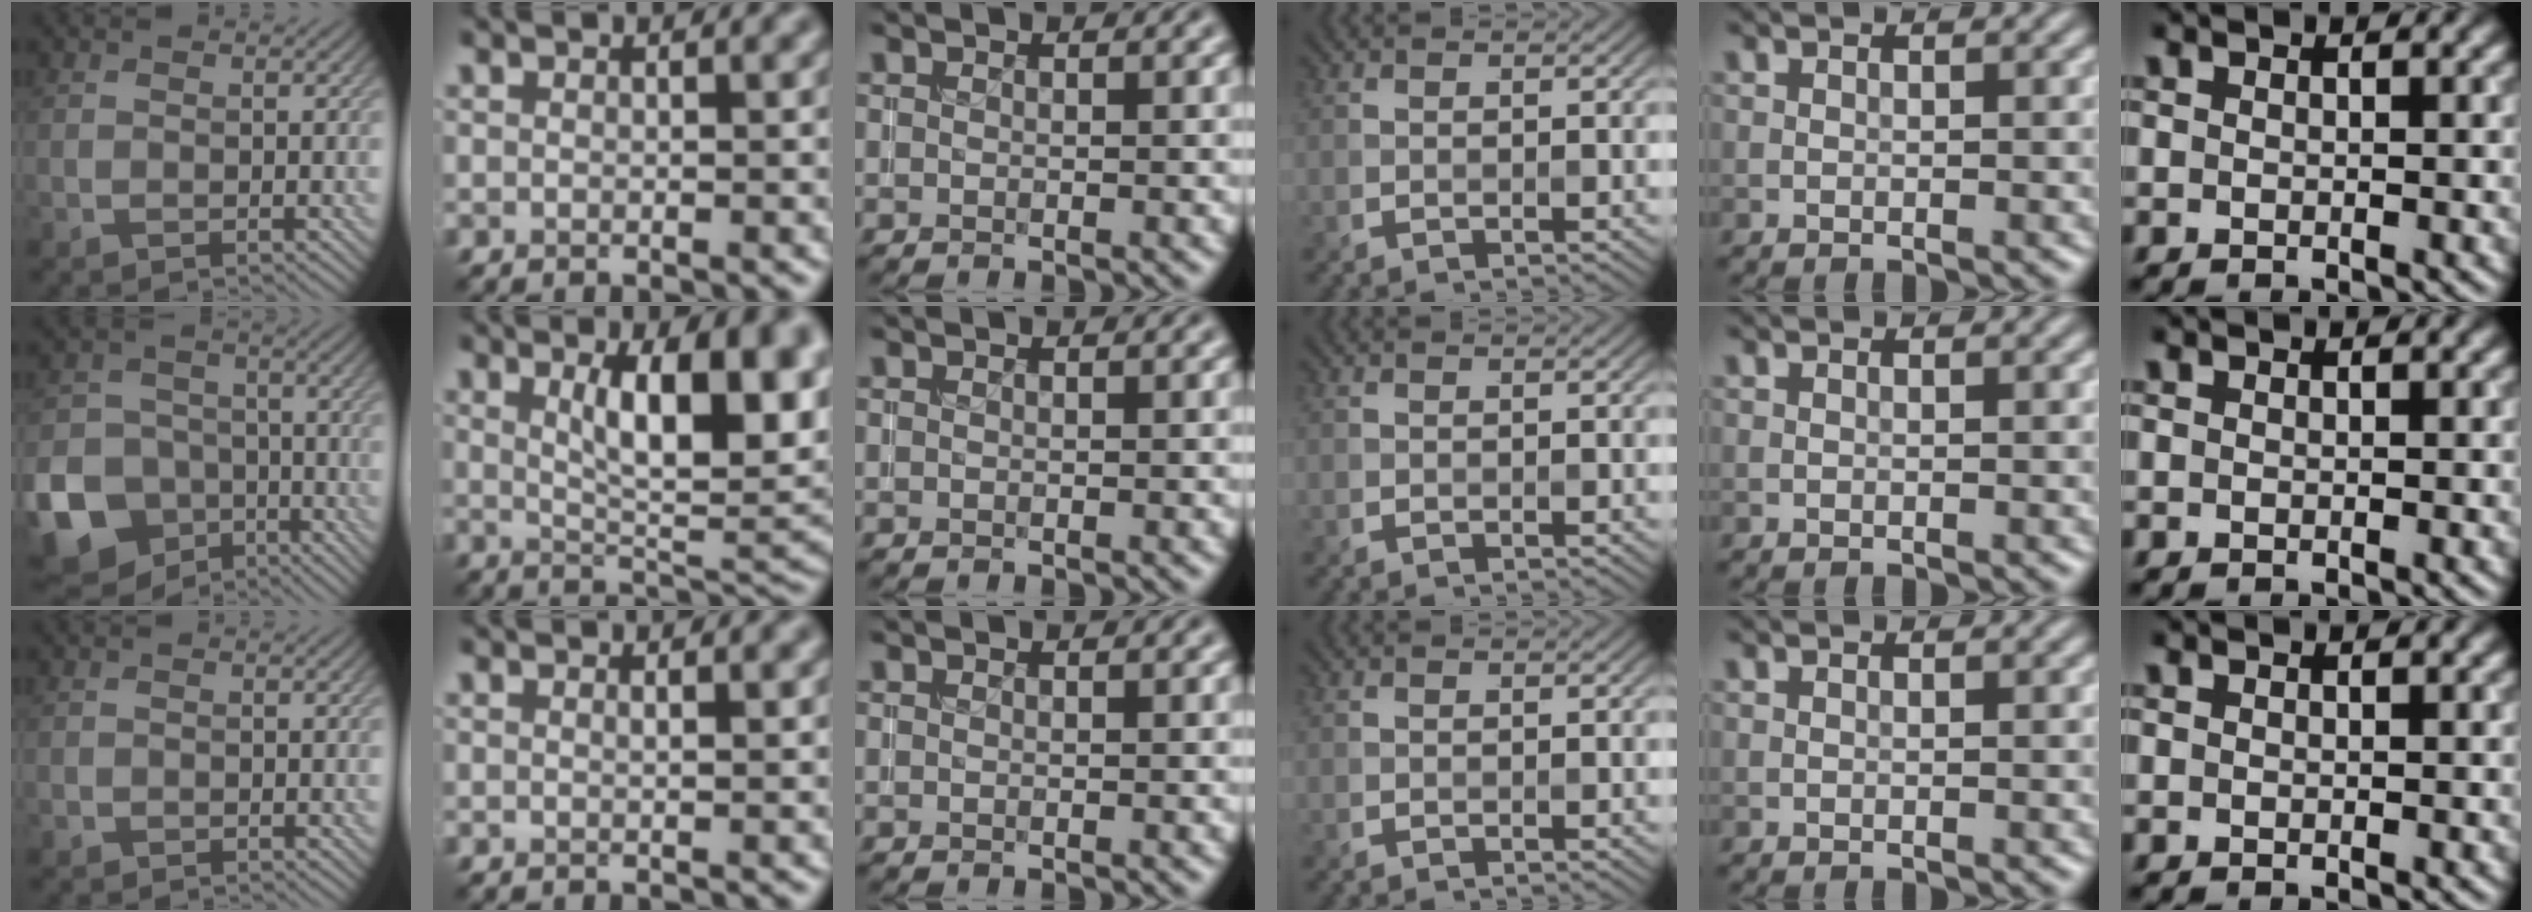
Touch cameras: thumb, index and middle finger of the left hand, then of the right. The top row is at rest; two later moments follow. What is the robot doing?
{"motion": "insert", "object": "coin"}